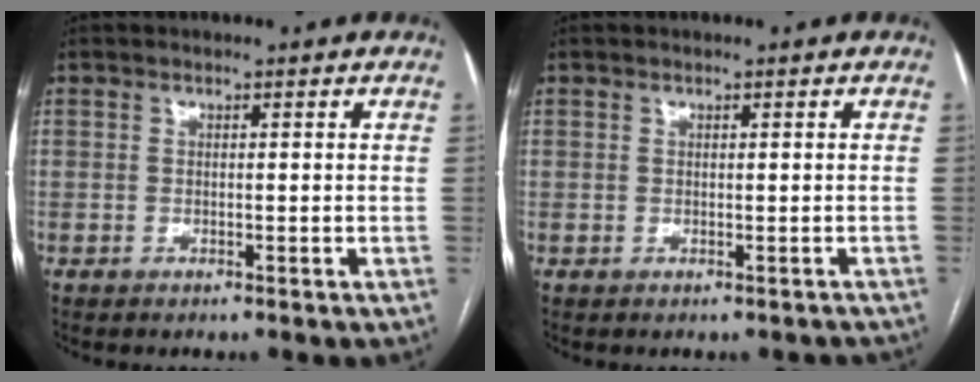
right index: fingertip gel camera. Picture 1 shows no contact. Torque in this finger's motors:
{"motor_torque": [-0.24, 0.16, -0.21, -0.07]}